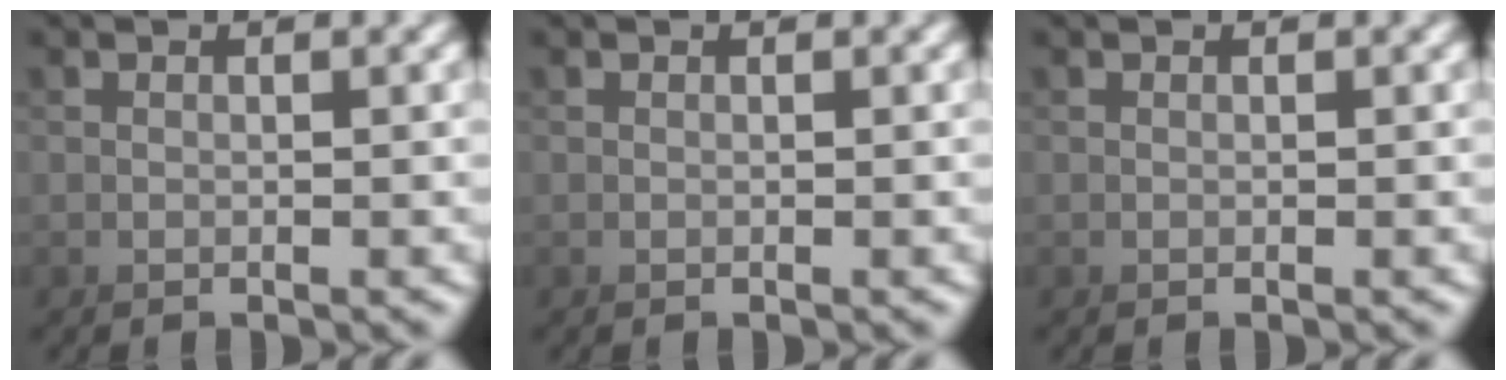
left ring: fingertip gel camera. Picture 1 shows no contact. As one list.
[{"total": 0.0}, {"total": 0.0}]